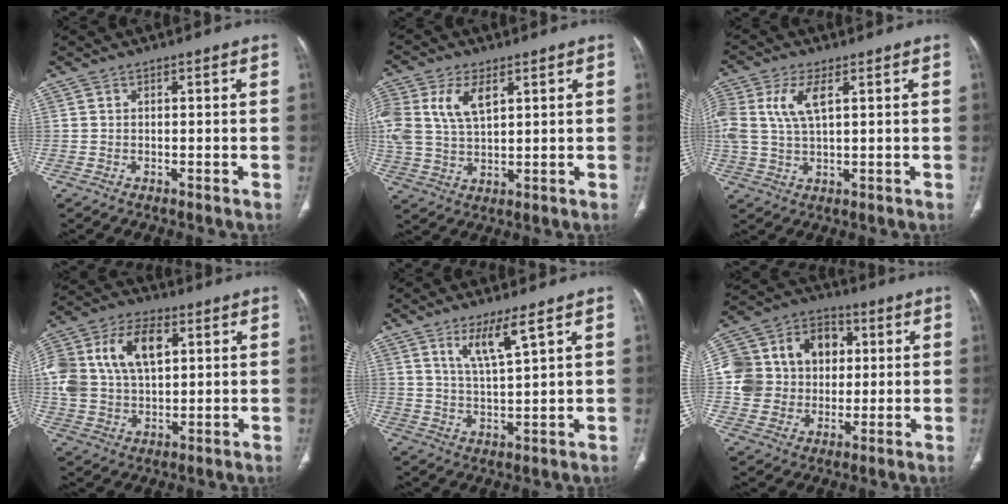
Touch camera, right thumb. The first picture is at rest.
{"total": 11.8, "force": [4.2, 6.8, 8.8], "torque": [-0.198, 0.000, 0.089]}
{"total": 7.9, "force": [2.4, 3.5, 6.7], "torque": [-0.164, 0.005, 0.052]}
{"total": 20.5, "force": [5.5, 13.2, 14.7], "torque": [-0.317, 0.024, 0.101]}
{"total": 6.5, "force": [3.9, 0.6, 5.2], "torque": [-0.102, -0.033, 0.081]}
{"total": 16.8, "force": [2.1, 14.5, 8.2], "torque": [-0.121, 0.034, 0.044]}